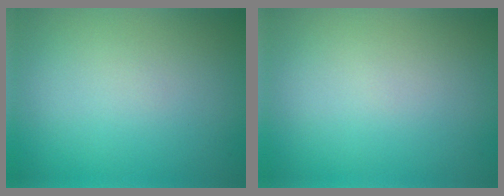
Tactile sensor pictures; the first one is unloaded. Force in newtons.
{"total": 0.0}